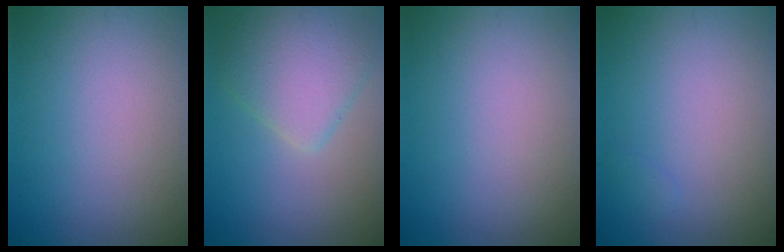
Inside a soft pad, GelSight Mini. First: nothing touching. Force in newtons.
{"total": 4.9, "press": 4.8, "slide": 0.3}
{"total": 0.0}
{"total": 0.5, "press": 0.5, "slide": 0.0}